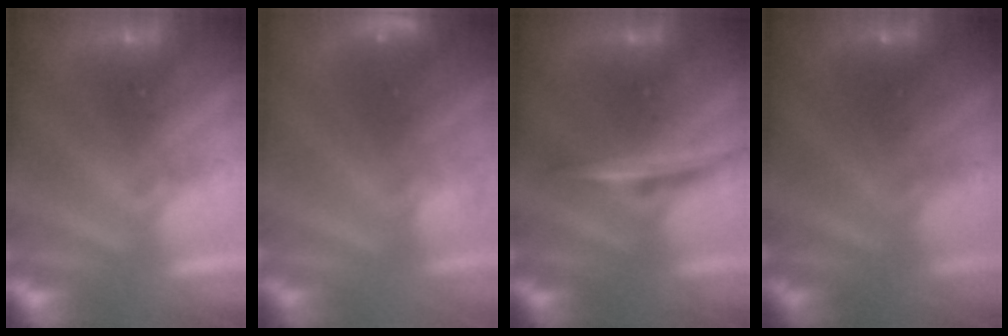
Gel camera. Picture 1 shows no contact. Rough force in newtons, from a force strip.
{"total": 2.6}
{"total": 1.9}
{"total": 1.9}